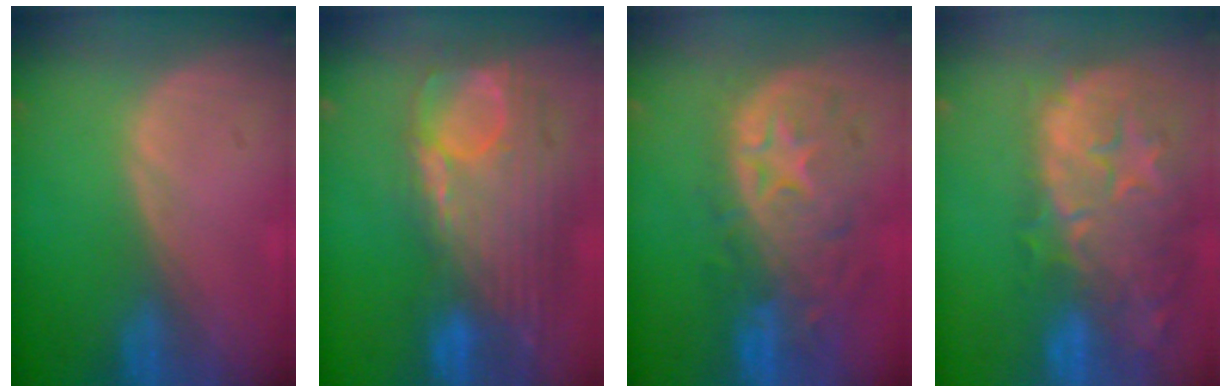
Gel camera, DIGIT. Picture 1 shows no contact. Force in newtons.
{"total": 12.8, "press": 10.8, "slide": 6.9}
{"total": 11.1, "press": 9.8, "slide": 5.2}
{"total": 15.1, "press": 12.0, "slide": 9.2}